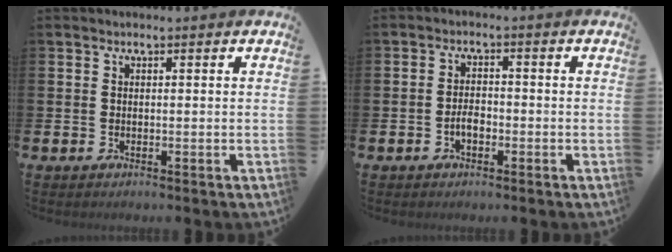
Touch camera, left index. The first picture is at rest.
{"total": 2.3, "force": [-0.9, 1.2, 1.7], "torque": [-0.022, 0.000, -0.021]}